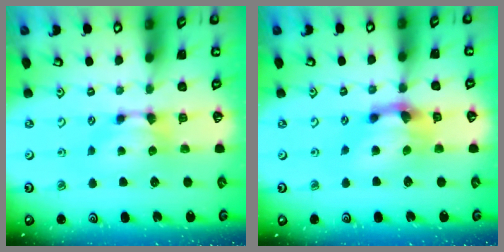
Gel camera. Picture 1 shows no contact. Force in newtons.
{"total": 4.2, "press": 3.8, "slide": 1.8}